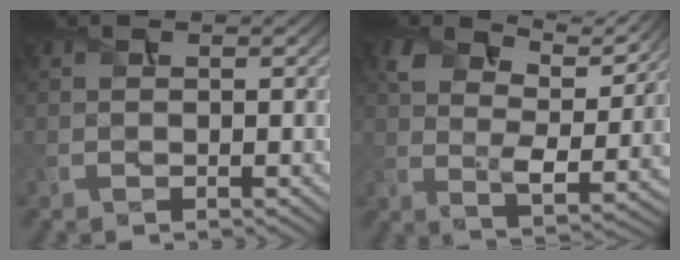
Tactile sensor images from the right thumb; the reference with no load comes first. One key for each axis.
{"total": 8.9, "fx": 5.7, "fy": 3.8, "fz": 5.7, "tx": -0.123, "ty": -0.007, "tz": 0.110}